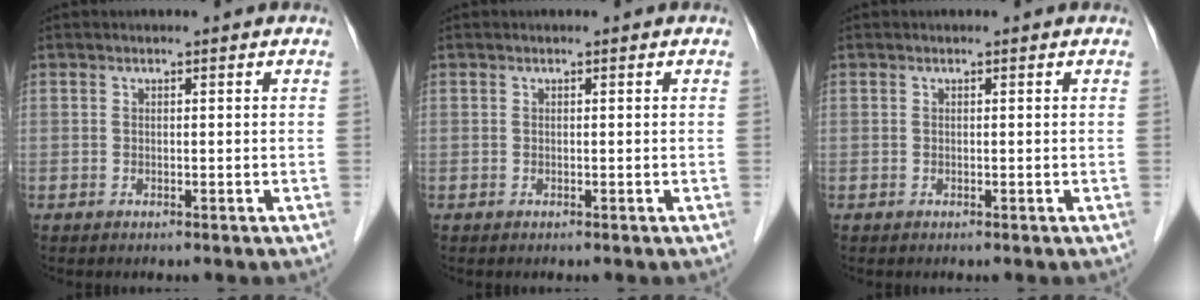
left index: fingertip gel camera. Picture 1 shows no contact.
{"total": 0.0}
{"total": 0.0}